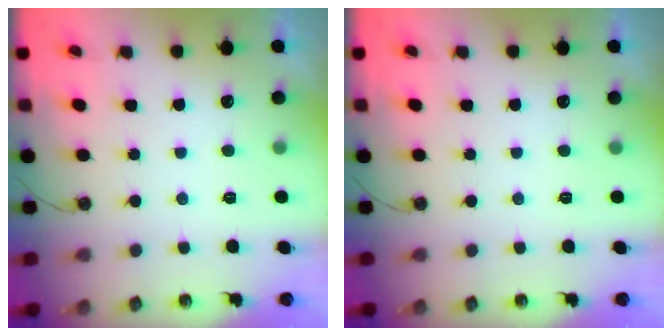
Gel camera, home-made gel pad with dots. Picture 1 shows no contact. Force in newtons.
{"total": 0.0}